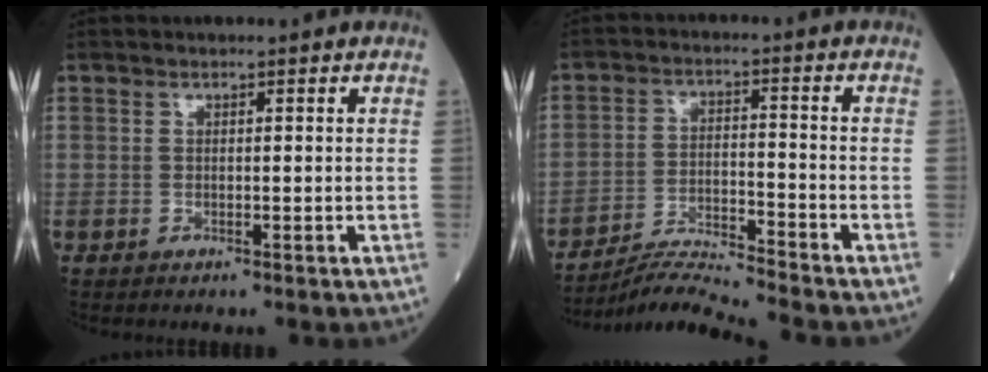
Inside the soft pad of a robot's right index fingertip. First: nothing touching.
{"total": 7.4, "force": [-7.1, -2.2, 0.6], "torque": [-0.017, -0.006, -0.131]}